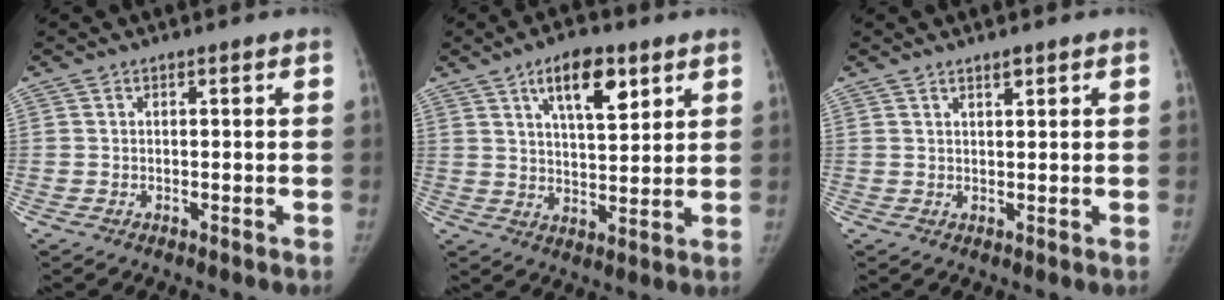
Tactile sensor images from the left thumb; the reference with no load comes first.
{"total": 10.7, "force": [5.7, 4.5, 7.9], "torque": [-0.106, -0.028, 0.094]}
{"total": 1.7, "force": [1.3, 0.5, 1.0], "torque": [-0.012, -0.008, 0.022]}